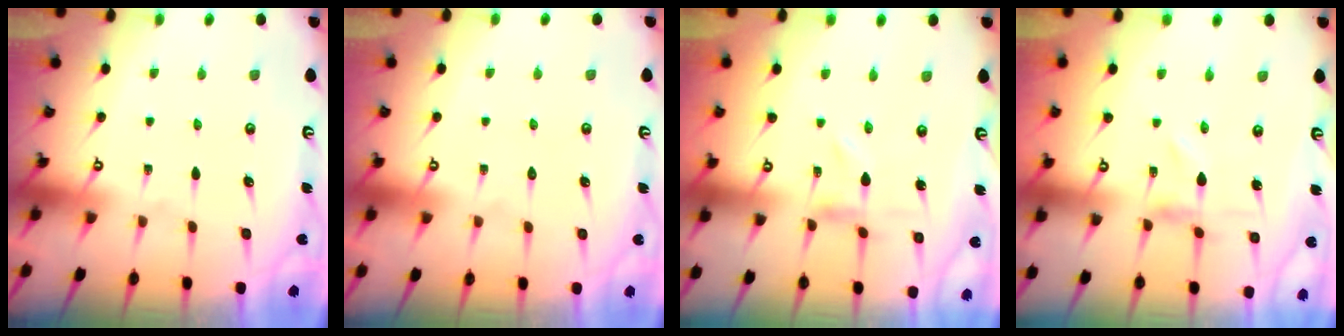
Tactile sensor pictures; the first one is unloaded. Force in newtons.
{"total": 1.8, "press": 1.7, "slide": 0.1}
{"total": 0.0}
{"total": 0.0}